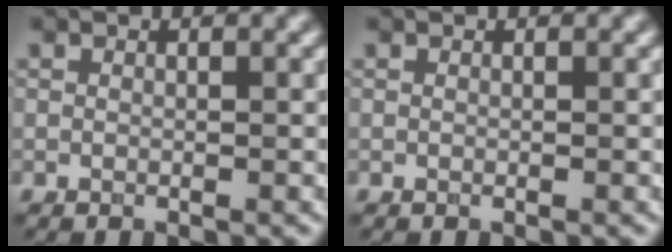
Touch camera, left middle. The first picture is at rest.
{"total": 0.0}